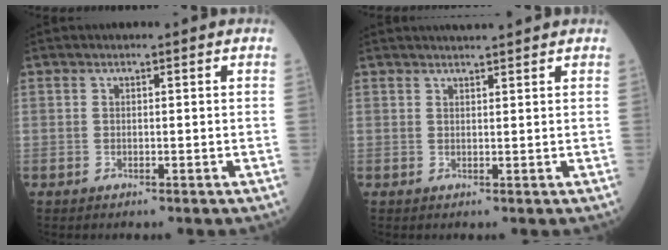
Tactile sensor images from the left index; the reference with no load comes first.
{"total": 3.6, "force": [3.3, -0.2, 1.2], "torque": [-0.017, 0.020, 0.047]}